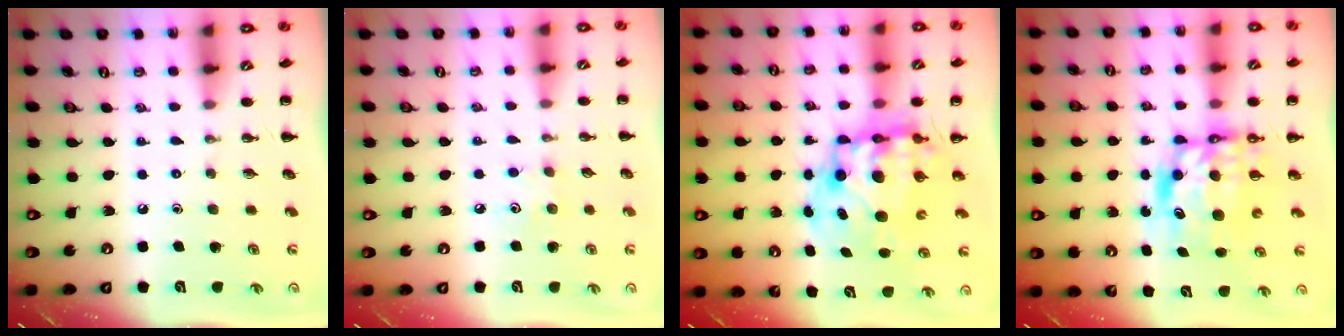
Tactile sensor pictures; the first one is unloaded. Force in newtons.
{"total": 5.3, "press": 5.2, "slide": 1.3}
{"total": 12.5, "press": 12.0, "slide": 3.2}
{"total": 9.1, "press": 8.7, "slide": 2.5}